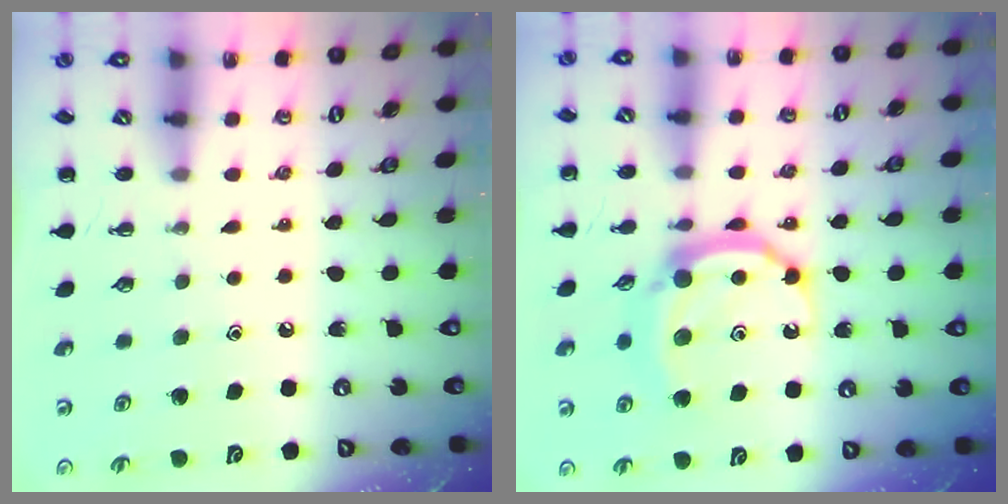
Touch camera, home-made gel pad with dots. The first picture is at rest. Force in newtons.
{"total": 9.7, "press": 9.7, "slide": 0.4}